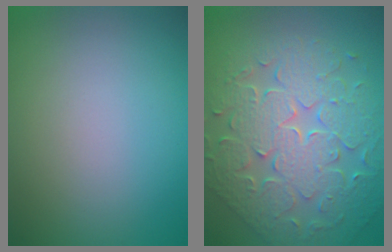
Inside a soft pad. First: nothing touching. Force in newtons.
{"total": 9.2, "press": 6.8, "slide": 6.2}